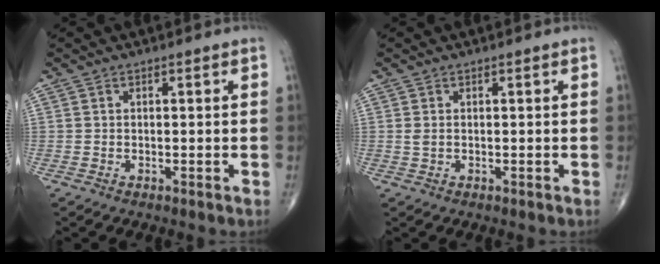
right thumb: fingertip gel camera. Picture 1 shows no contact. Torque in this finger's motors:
{"motor_torque": [-0.03, 0.36, -0.13, 0.01, 0.04]}